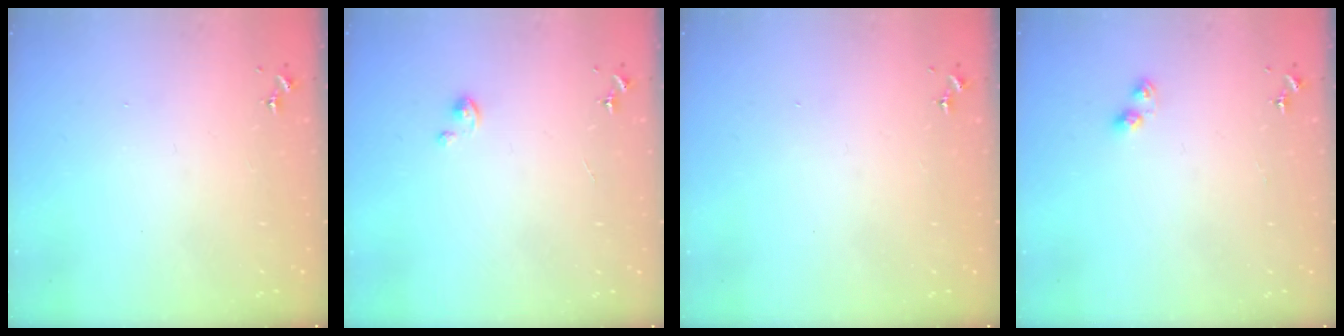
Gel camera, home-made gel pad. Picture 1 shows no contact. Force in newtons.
{"total": 1.1, "press": 1.1, "slide": 0.3}
{"total": 0.0}
{"total": 4.5, "press": 4.4, "slide": 0.6}